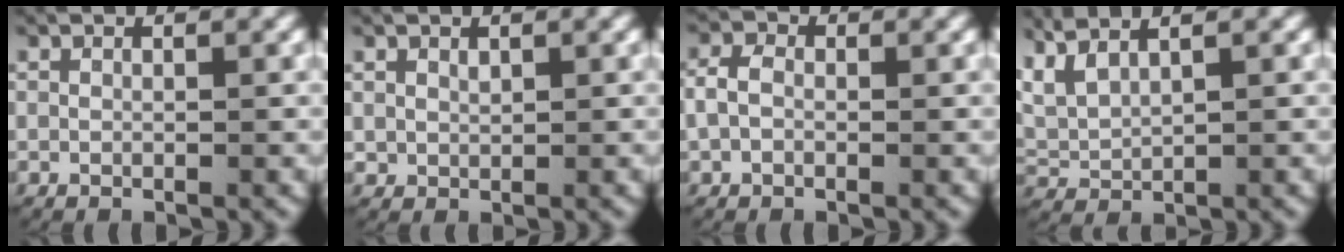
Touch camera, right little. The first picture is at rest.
{"total": 0.9, "force": [0.5, 0.7, 0.3], "torque": [-0.011, -0.006, 0.020]}
{"total": 2.2, "force": [-0.1, 1.7, 1.3], "torque": [-0.037, 0.000, -0.004]}
{"total": 4.9, "force": [2.4, 3.2, 3.0], "torque": [-0.081, 0.002, 0.045]}